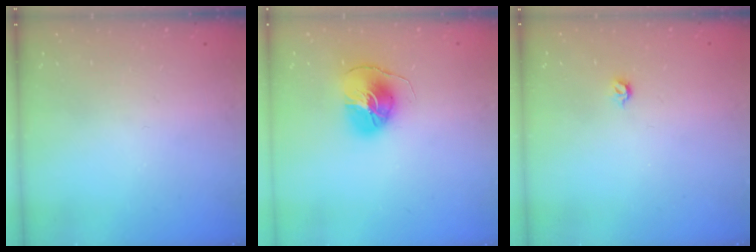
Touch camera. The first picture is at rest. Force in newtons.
{"total": 9.1, "press": 9.1, "slide": 0.5}
{"total": 3.9, "press": 3.8, "slide": 0.7}